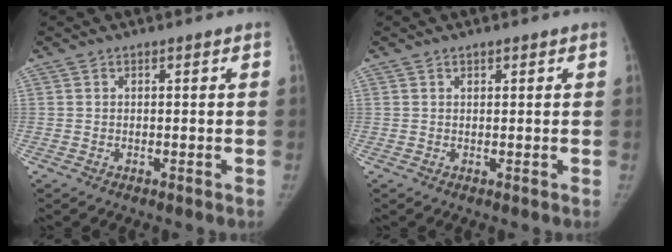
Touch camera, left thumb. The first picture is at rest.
{"total": 0.6, "force": [0.4, 0.3, 0.3], "torque": [-0.002, -0.002, 0.008]}